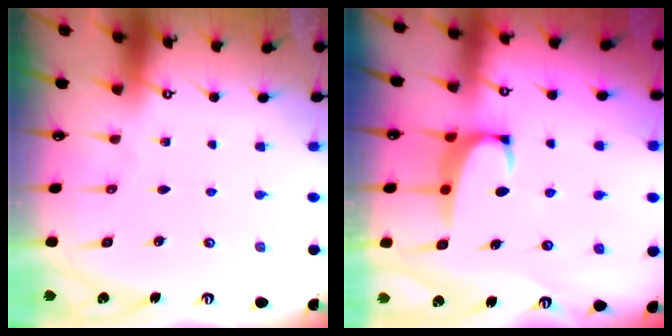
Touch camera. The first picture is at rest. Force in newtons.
{"total": 2.4, "press": 2.3, "slide": 0.7}